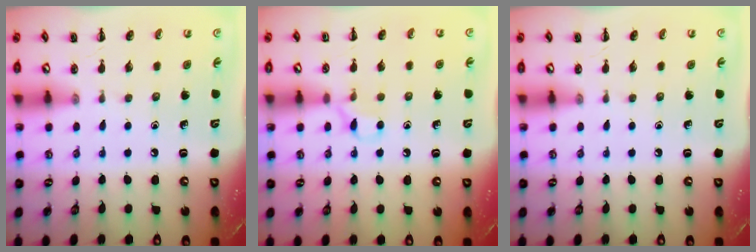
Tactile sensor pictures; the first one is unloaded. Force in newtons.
{"total": 5.5, "press": 5.4, "slide": 1.3}
{"total": 0.0}